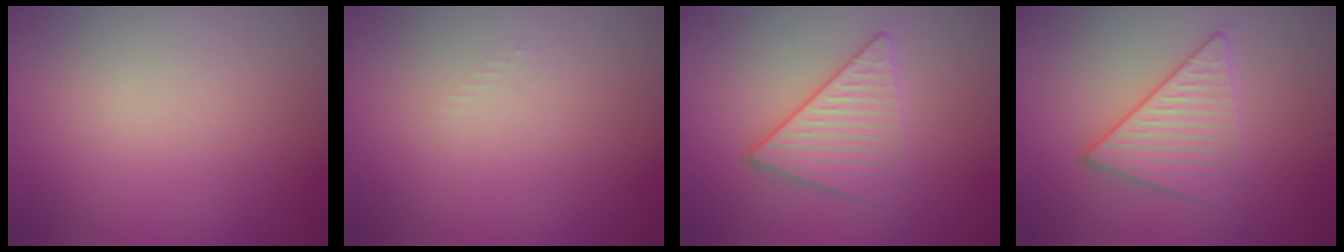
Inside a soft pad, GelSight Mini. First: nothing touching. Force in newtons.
{"total": 0.5, "press": 0.5, "slide": 0.2}
{"total": 3.4, "press": 3.1, "slide": 1.3}
{"total": 3.4, "press": 3.1, "slide": 1.3}